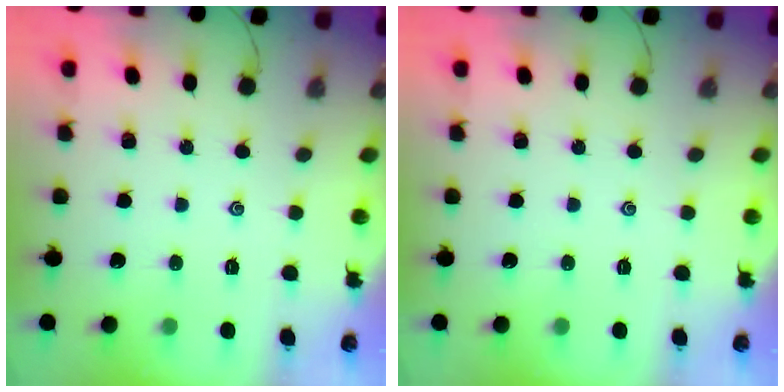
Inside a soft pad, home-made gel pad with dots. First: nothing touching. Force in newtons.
{"total": 0.0}